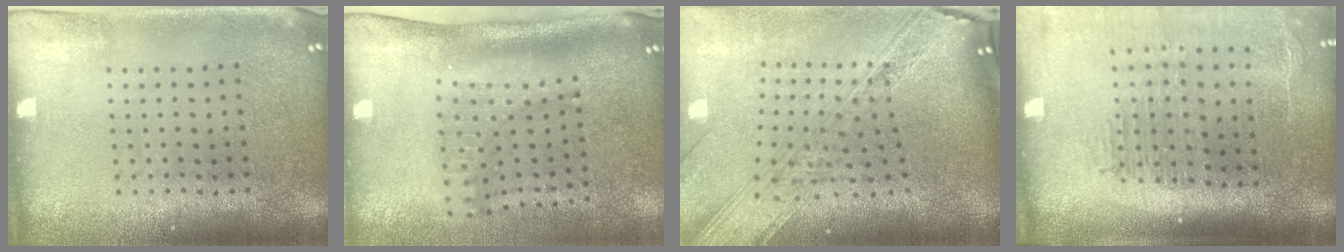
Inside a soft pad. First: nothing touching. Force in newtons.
{"total": 2.2, "press": 1.5, "slide": 1.6}
{"total": 4.1, "press": 2.9, "slide": 2.9}
{"total": 2.5, "press": 2.0, "slide": 1.5}